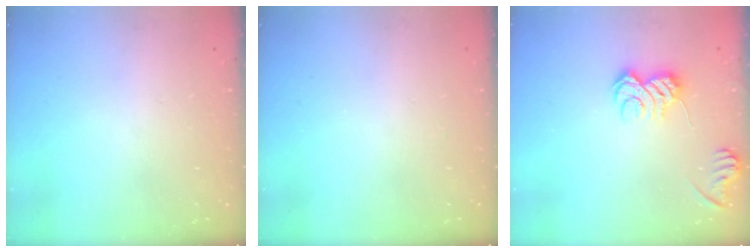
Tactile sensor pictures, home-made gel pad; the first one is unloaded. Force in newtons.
{"total": 0.0}
{"total": 8.2, "press": 8.2, "slide": 1.1}